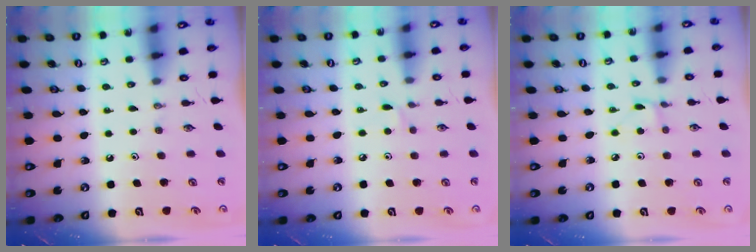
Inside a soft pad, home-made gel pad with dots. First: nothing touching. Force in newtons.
{"total": 4.1, "press": 4.0, "slide": 0.6}
{"total": 2.0, "press": 2.0, "slide": 0.2}